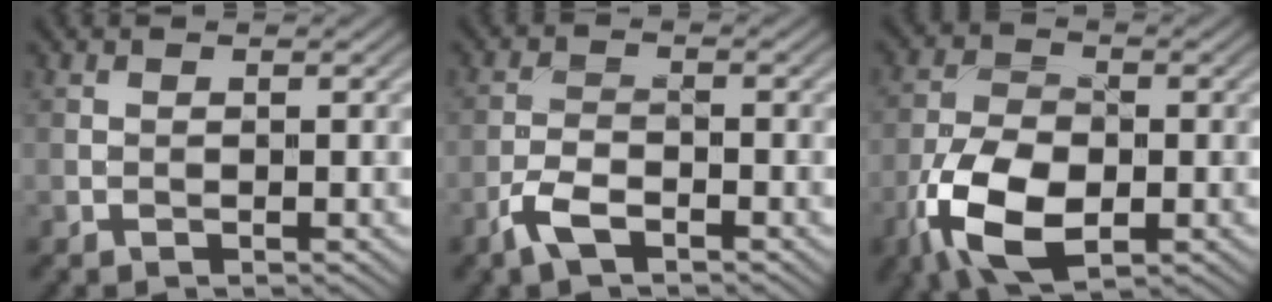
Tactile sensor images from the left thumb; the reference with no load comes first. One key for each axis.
{"total": 3.9, "fx": -2.6, "fy": 1.5, "fz": 2.5, "tx": -0.059, "ty": -0.003, "tz": -0.060}
{"total": 10.5, "fx": -4.3, "fy": 5.6, "fz": 7.8, "tx": -0.176, "ty": -0.013, "tz": -0.088}